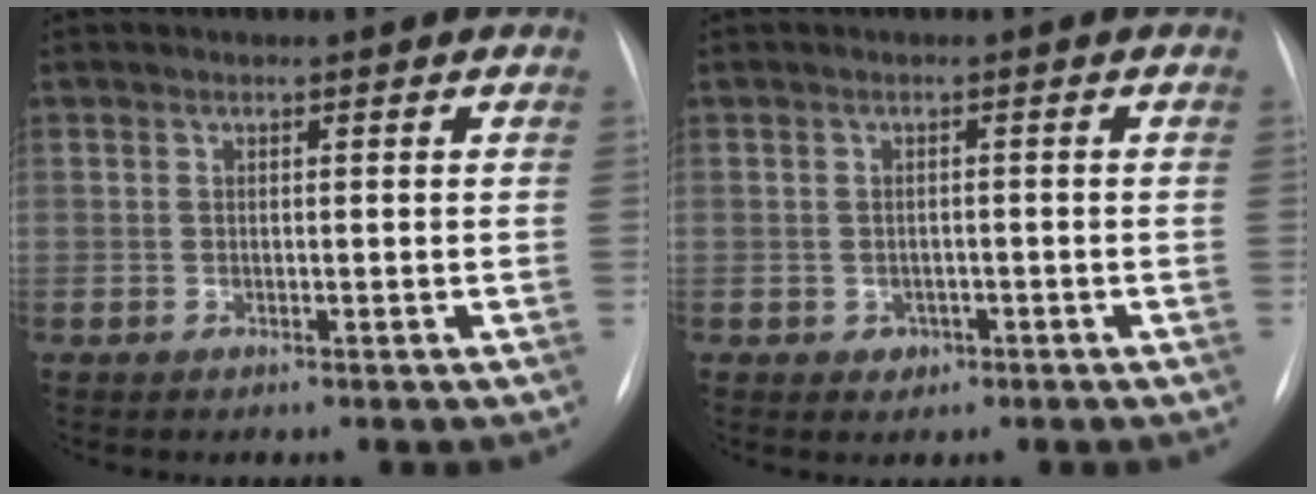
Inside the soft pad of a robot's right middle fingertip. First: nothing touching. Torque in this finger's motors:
{"motor_torque": [0.31, -0.32, 0.02, 0.00]}